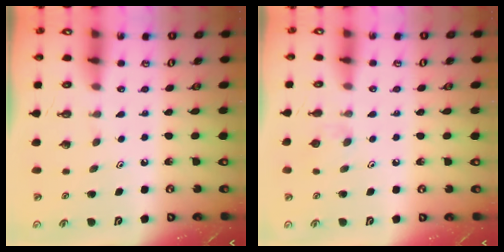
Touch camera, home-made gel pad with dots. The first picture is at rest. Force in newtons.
{"total": 4.4, "press": 4.3, "slide": 0.6}